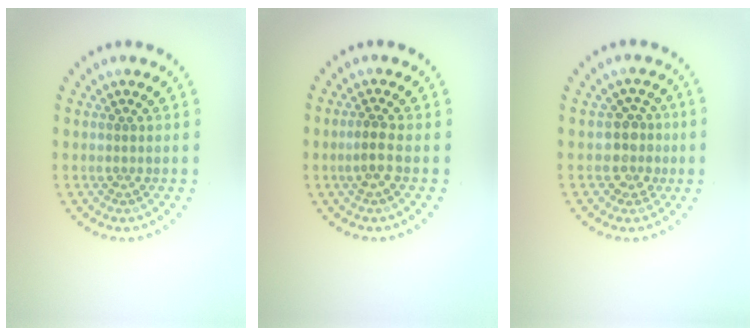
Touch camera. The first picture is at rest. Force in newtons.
{"total": 1.9, "press": 1.7, "slide": 0.9}
{"total": 2.4, "press": 2.2, "slide": 1.1}